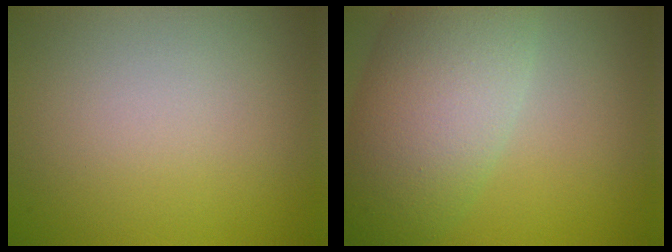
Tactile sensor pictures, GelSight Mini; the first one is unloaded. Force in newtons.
{"total": 8.6, "press": 8.6, "slide": 0.4}